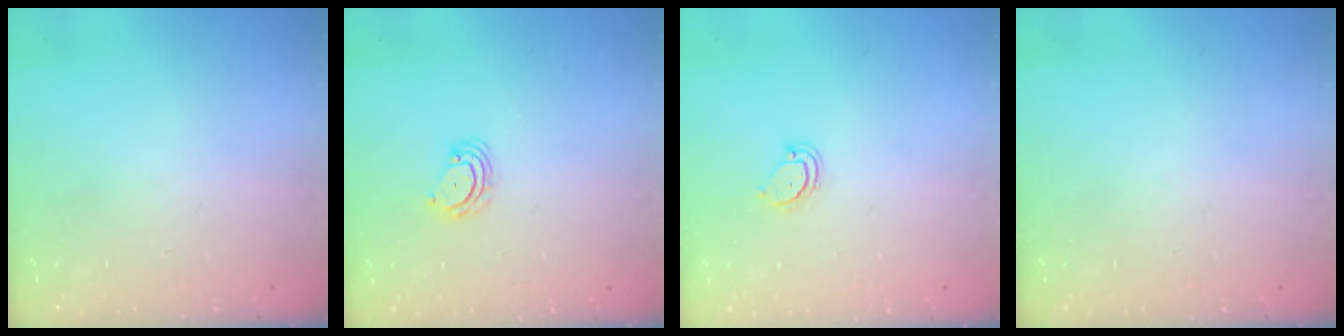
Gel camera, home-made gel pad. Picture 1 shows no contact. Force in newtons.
{"total": 5.0, "press": 4.9, "slide": 0.4}
{"total": 3.4, "press": 3.3, "slide": 0.5}
{"total": 0.0}